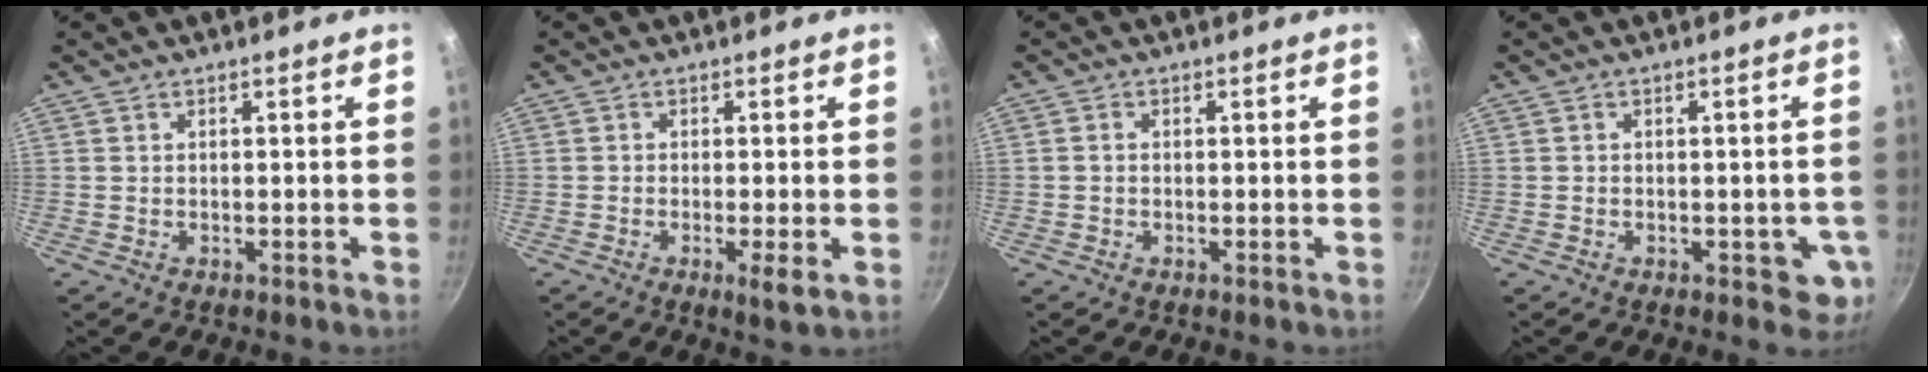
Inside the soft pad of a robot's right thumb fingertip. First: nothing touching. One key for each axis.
{"total": 3.1, "fx": -0.9, "fy": 0.4, "fz": 3.0, "tx": -0.057, "ty": -0.005, "tz": -0.016}
{"total": 0.8, "fx": -0.1, "fy": 0.7, "fz": 0.4, "tx": -0.008, "ty": 0.004, "tz": -0.003}
{"total": 4.8, "fx": -1.2, "fy": 3.0, "fz": 3.5, "tx": -0.017, "ty": -0.003, "tz": -0.015}